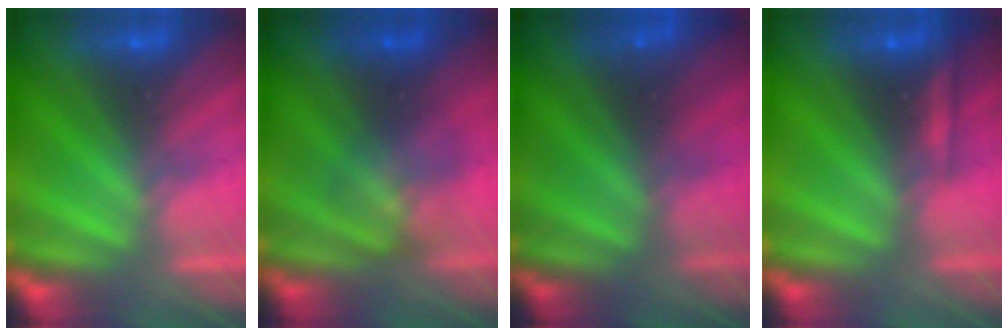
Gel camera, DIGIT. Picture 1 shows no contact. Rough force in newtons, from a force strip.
{"total": 2.1}
{"total": 1.4}
{"total": 2.3}